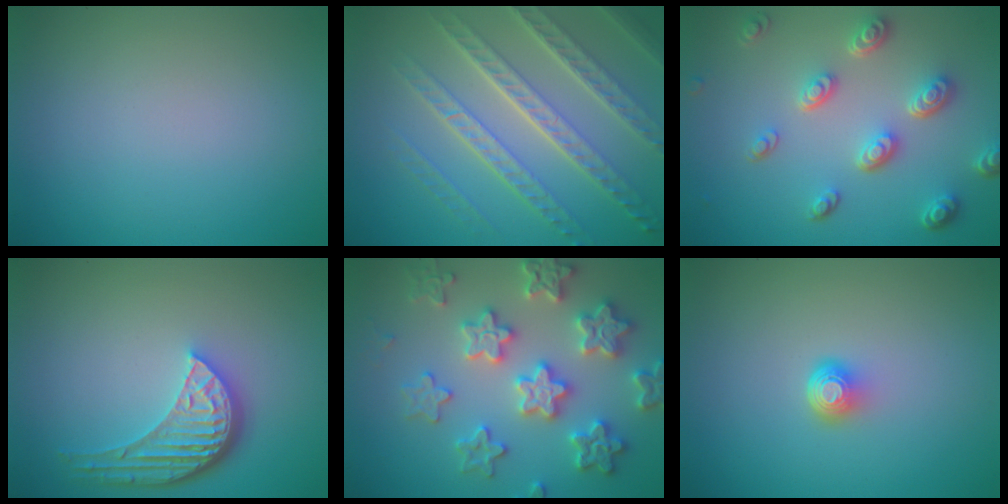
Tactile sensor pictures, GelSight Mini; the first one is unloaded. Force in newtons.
{"total": 7.5, "press": 5.3, "slide": 5.3}
{"total": 4.7, "press": 3.6, "slide": 3.1}
{"total": 5.2, "press": 3.8, "slide": 3.5}
{"total": 6.2, "press": 6.1, "slide": 1.3}
{"total": 1.9, "press": 1.3, "slide": 1.4}